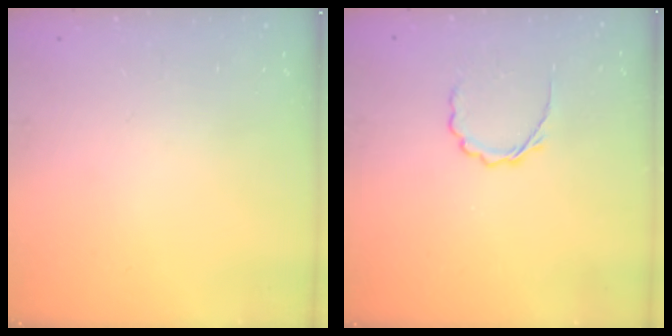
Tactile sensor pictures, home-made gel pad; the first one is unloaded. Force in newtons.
{"total": 4.0, "press": 3.8, "slide": 1.1}